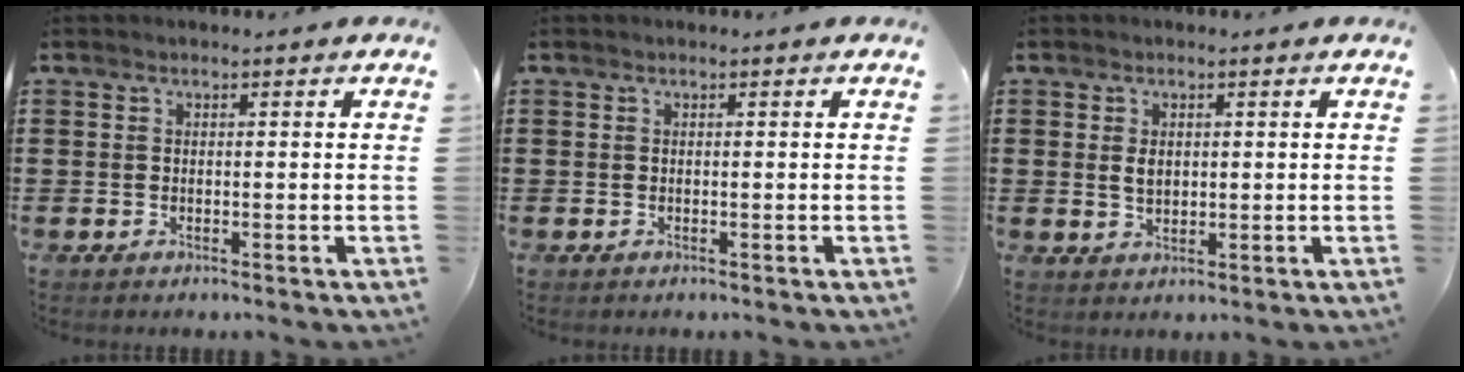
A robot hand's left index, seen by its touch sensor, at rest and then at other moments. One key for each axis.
{"total": 0.0}
{"total": 2.2, "fx": 0.5, "fy": 1.4, "fz": 1.6, "tx": -0.036, "ty": 0.006, "tz": 0.009}